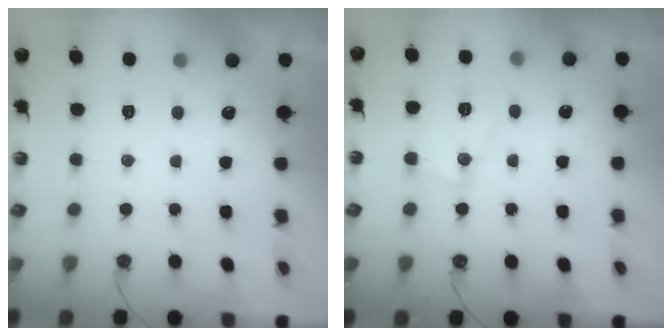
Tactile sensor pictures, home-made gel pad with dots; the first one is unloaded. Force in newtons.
{"total": 9.2, "press": 9.2, "slide": 0.6}